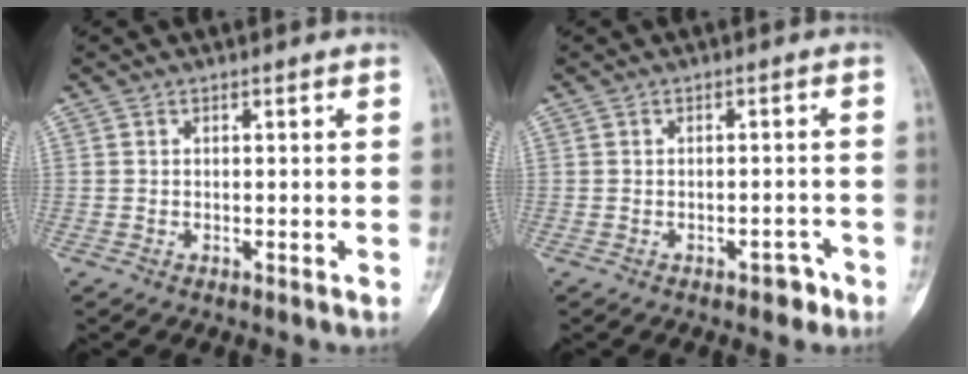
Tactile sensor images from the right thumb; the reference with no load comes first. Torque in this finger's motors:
{"motor_torque": [1.59, 1.28, 0.07, -0.27, 0.01]}